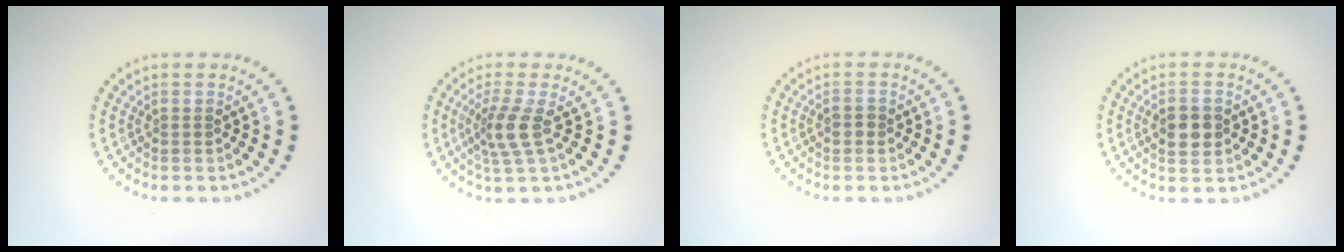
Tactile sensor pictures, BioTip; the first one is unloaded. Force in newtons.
{"total": 2.9, "press": 2.2, "slide": 2.0}
{"total": 1.2, "press": 1.1, "slide": 0.2}
{"total": 3.0, "press": 3.0, "slide": 0.1}